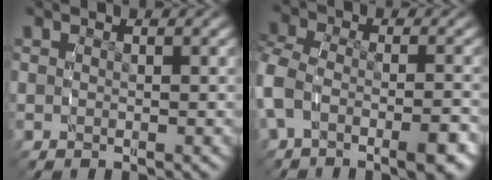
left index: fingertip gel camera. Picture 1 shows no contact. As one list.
[{"total": 5.4, "force": [-1.9, 3.3, 3.9], "torque": [-0.098, -0.014, -0.028]}]